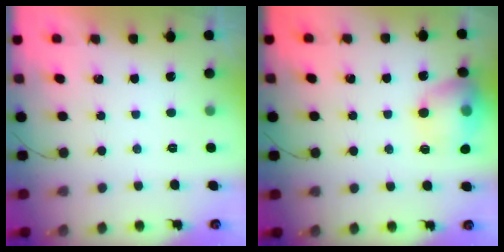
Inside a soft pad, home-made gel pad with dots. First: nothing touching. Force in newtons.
{"total": 14.8, "press": 14.6, "slide": 2.1}